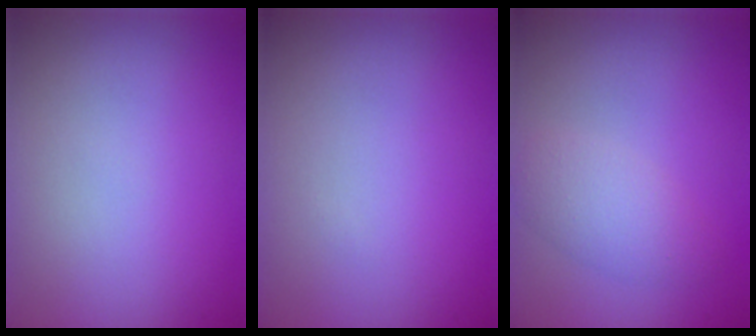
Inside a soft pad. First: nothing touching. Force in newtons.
{"total": 0.0}
{"total": 2.6, "press": 2.6, "slide": 0.1}